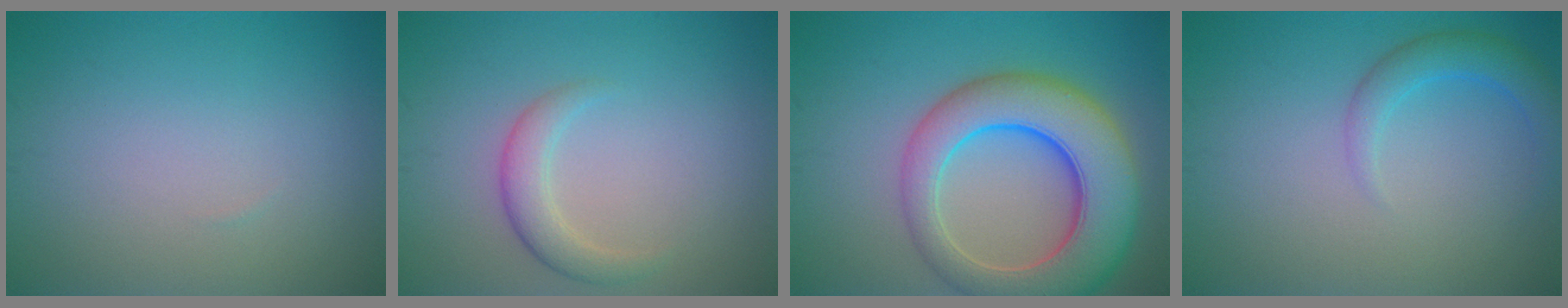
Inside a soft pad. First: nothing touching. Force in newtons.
{"total": 2.4, "press": 2.4, "slide": 0.1}
{"total": 10.3, "press": 10.3, "slide": 0.7}
{"total": 2.7, "press": 2.7, "slide": 0.2}